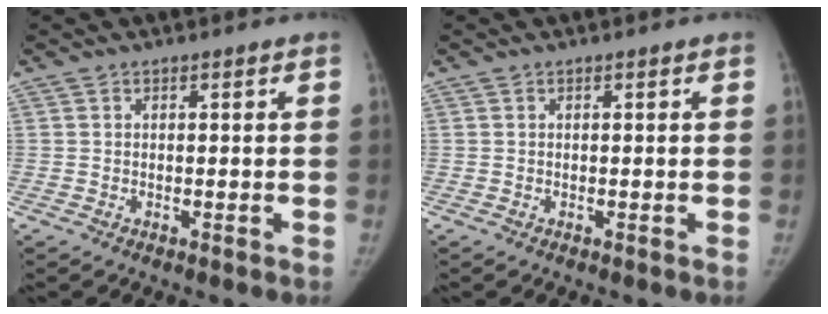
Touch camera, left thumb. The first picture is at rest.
{"total": 0.0}